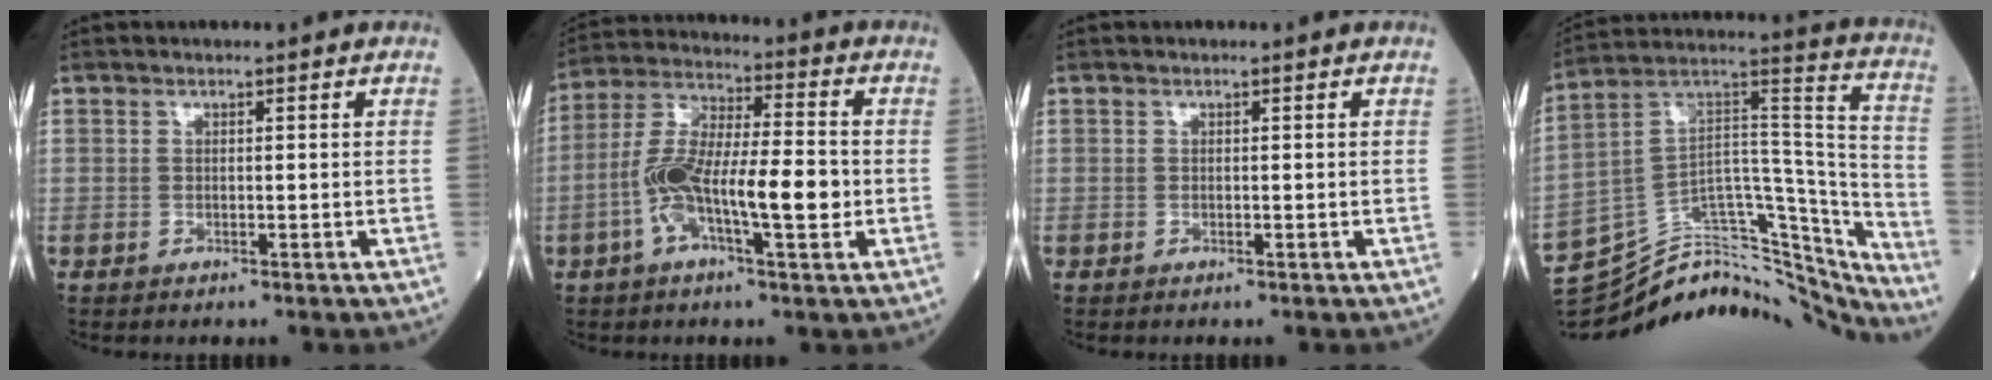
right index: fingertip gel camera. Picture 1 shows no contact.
{"total": 12.8, "force": [-2.8, 2.9, 12.1], "torque": [-0.234, 0.015, -0.053]}
{"total": 0.0}
{"total": 28.8, "force": [-26.1, 7.6, 9.4], "torque": [-0.110, 0.064, -0.375]}